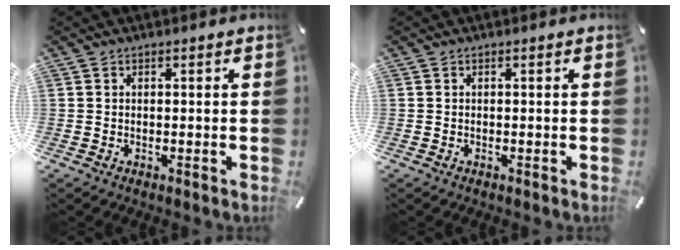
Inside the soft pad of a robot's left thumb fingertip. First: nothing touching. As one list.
[{"total": 0.0}]